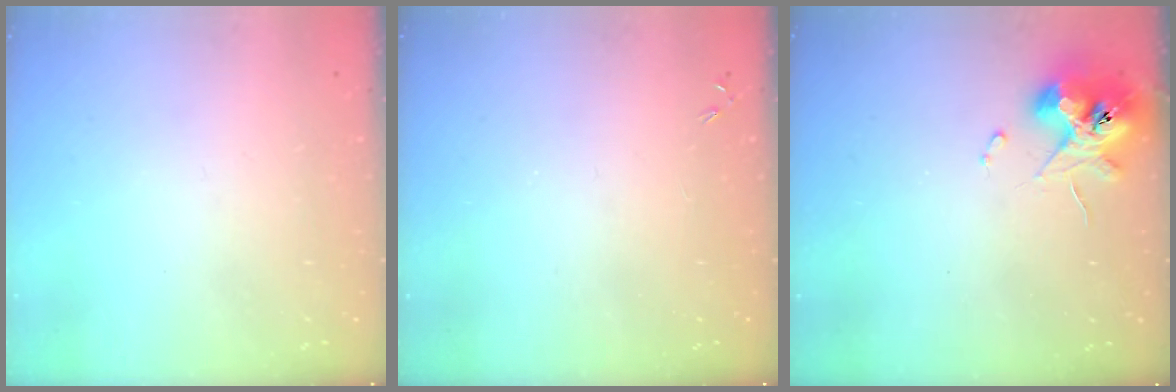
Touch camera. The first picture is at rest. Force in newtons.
{"total": 0.0}
{"total": 10.2, "press": 10.1, "slide": 1.5}